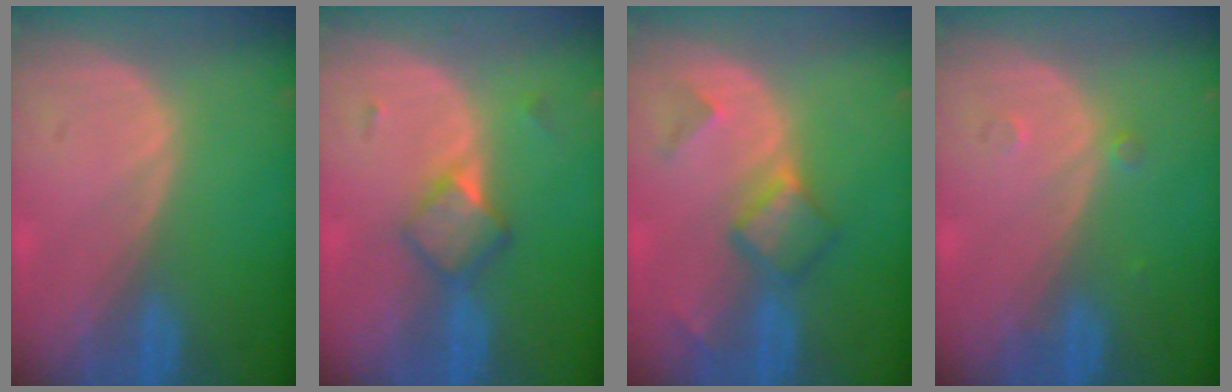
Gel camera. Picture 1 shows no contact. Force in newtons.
{"total": 4.8, "press": 4.2, "slide": 2.2}
{"total": 4.9, "press": 4.7, "slide": 1.4}
{"total": 0.8, "press": 0.8, "slide": 0.1}